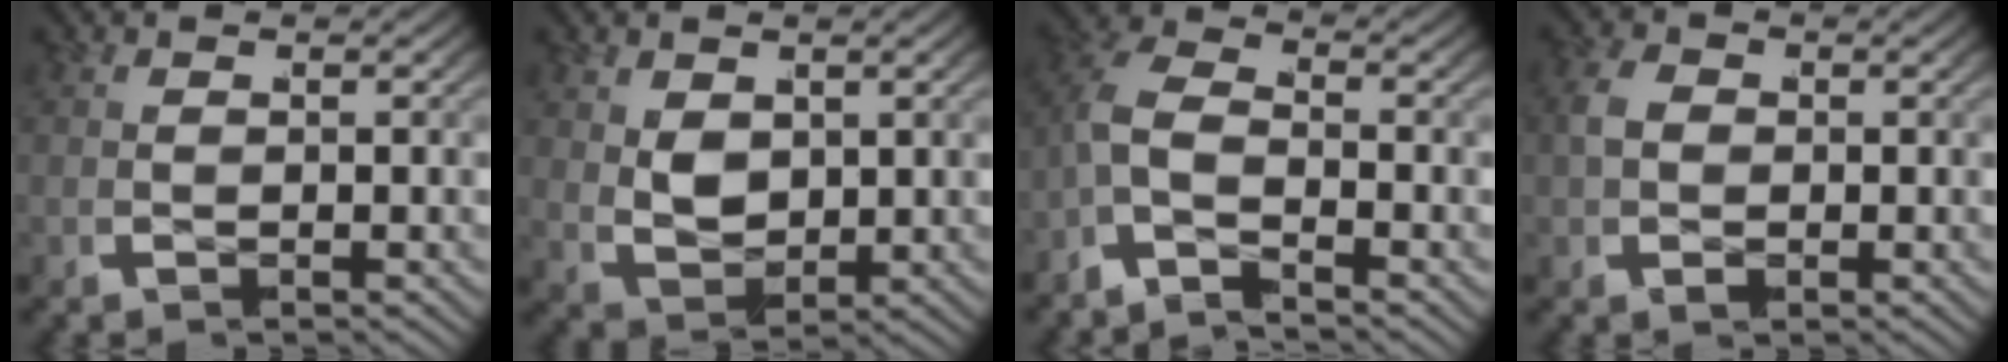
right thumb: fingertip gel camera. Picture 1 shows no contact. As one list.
[{"total": 3.7, "force": [0.7, 2.4, 2.7], "torque": [-0.067, -0.019, 0.024]}, {"total": 3.7, "force": [-1.4, 2.3, 2.5], "torque": [-0.071, -0.013, -0.033]}, {"total": 3.1, "force": [0.1, 2.5, 1.8], "torque": [-0.045, -0.006, 0.007]}]